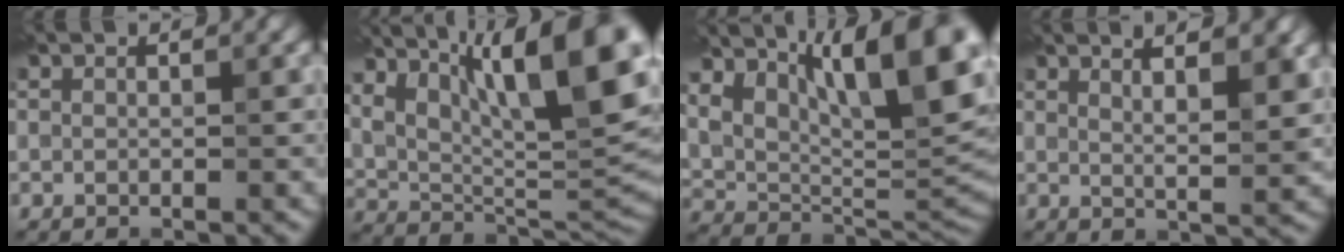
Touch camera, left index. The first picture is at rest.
{"total": 14.8, "force": [6.8, 5.3, 12.1], "torque": [-0.182, 0.019, 0.112]}
{"total": 13.0, "force": [6.1, 5.3, 10.2], "torque": [-0.155, 0.006, 0.104]}
{"total": 4.8, "force": [2.8, 1.1, 3.8], "torque": [-0.043, 0.016, 0.027]}